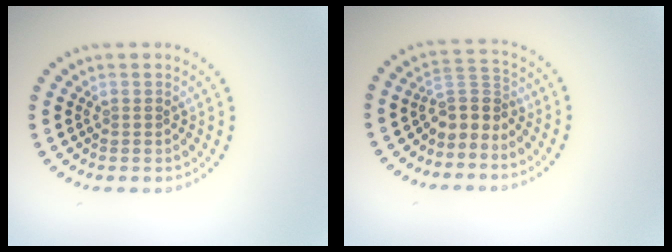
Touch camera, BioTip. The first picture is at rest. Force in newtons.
{"total": 2.8, "press": 2.1, "slide": 1.8}